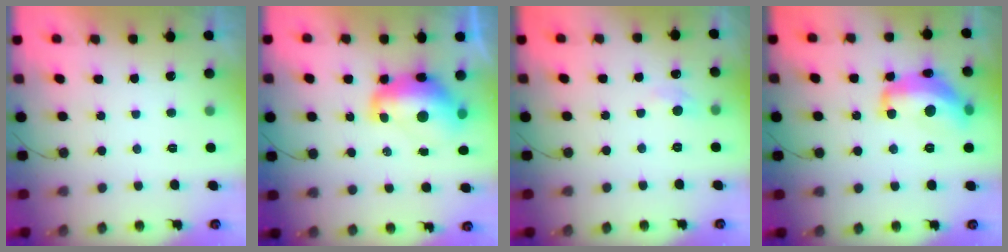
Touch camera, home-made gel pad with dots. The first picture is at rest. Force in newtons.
{"total": 13.6, "press": 13.5, "slide": 1.5}
{"total": 5.3, "press": 5.3, "slide": 0.7}
{"total": 16.6, "press": 16.6, "slide": 0.5}